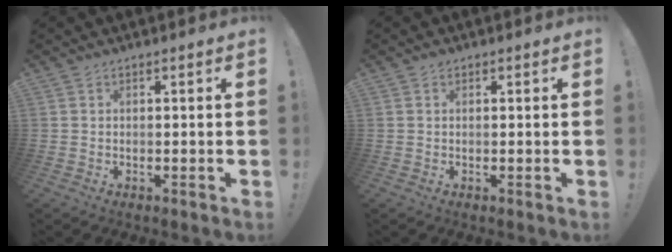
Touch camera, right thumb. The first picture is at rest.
{"total": 0.5, "force": [0.3, 0.4, 0.0], "torque": [0.007, -0.002, 0.005]}